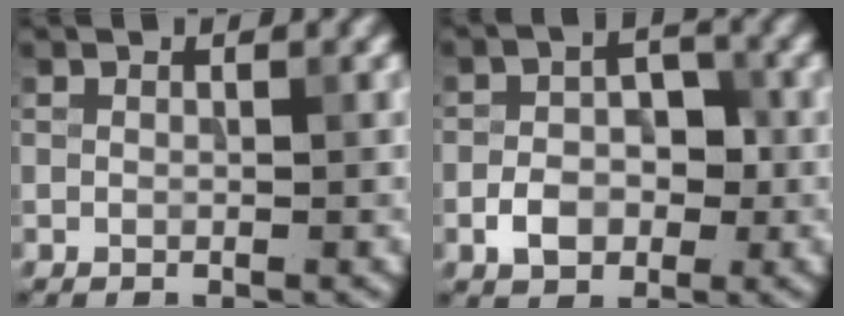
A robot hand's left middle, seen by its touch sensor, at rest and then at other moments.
{"total": 4.0, "force": [-1.2, 2.7, 2.6], "torque": [-0.035, 0.004, -0.023]}